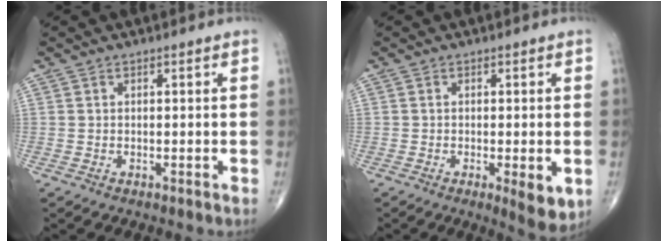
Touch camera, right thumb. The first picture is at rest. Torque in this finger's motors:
{"motor_torque": [0.71, 0.98, 0.66, -0.27, 0.17]}